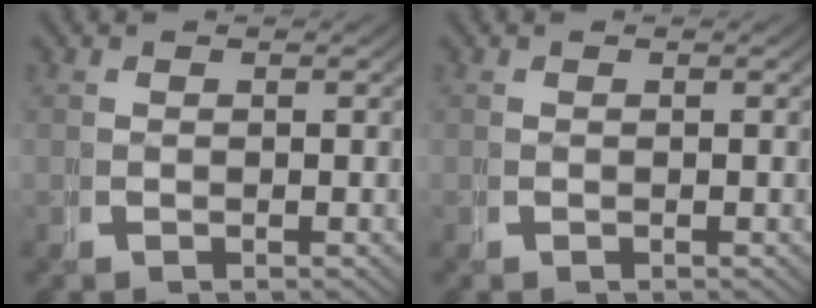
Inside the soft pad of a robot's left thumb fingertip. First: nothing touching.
{"total": 0.0}